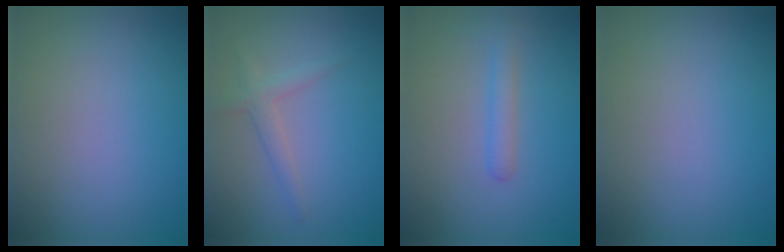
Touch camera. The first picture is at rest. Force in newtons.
{"total": 1.6, "press": 1.6, "slide": 0.1}
{"total": 1.7, "press": 1.7, "slide": 0.1}
{"total": 0.0}